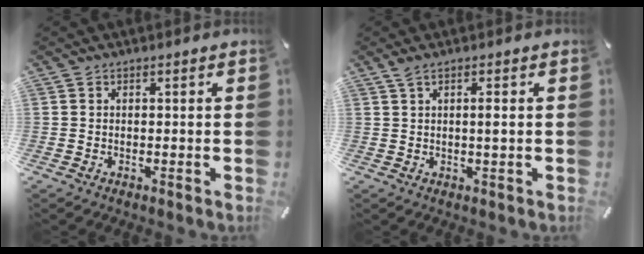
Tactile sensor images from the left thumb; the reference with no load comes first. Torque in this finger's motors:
{"motor_torque": [0.70, 0.75, 0.35, -0.29, 0.03]}